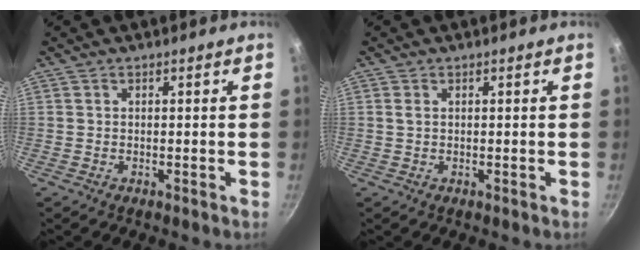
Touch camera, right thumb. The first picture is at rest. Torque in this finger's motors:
{"motor_torque": [-0.36, -0.35, 0.11, 0.02, 0.09]}